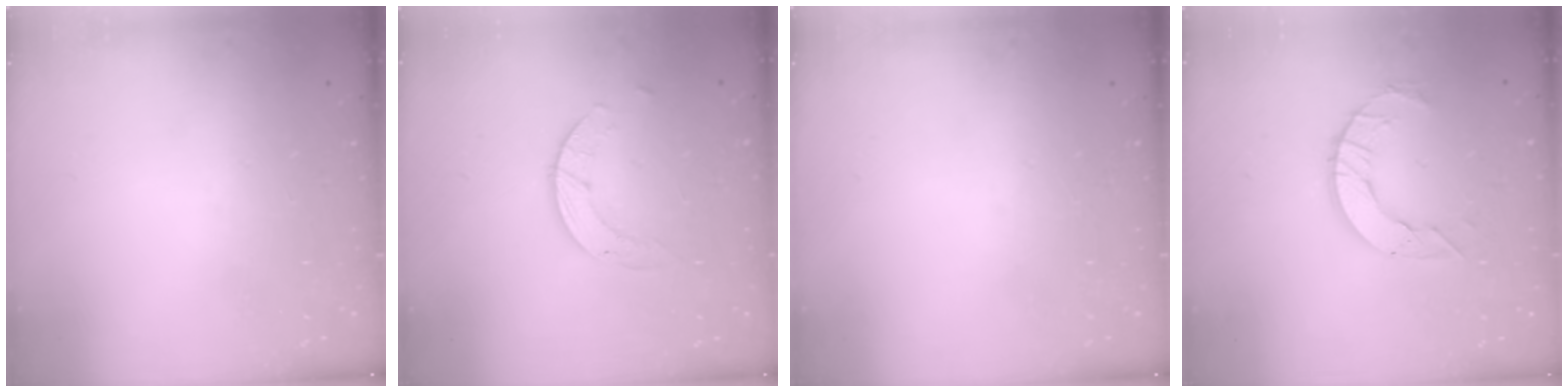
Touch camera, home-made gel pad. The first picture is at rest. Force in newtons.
{"total": 4.5, "press": 4.5, "slide": 0.3}
{"total": 0.0}
{"total": 9.0, "press": 8.9, "slide": 0.8}